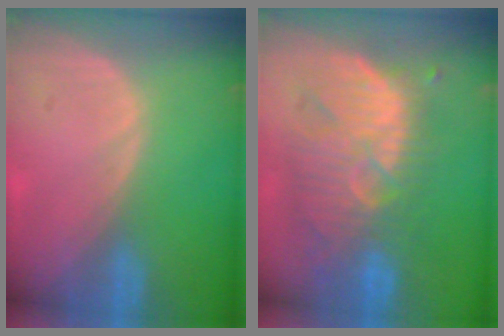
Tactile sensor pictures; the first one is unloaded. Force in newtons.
{"total": 11.0, "press": 10.5, "slide": 3.0}